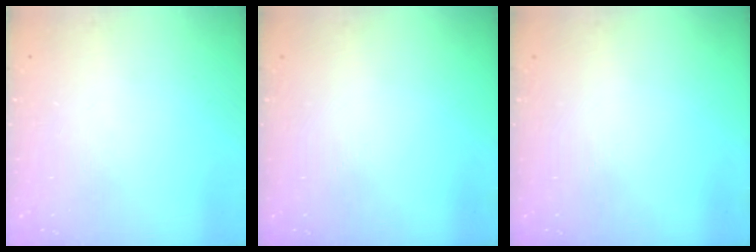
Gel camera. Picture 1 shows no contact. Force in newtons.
{"total": 0.0}
{"total": 0.0}